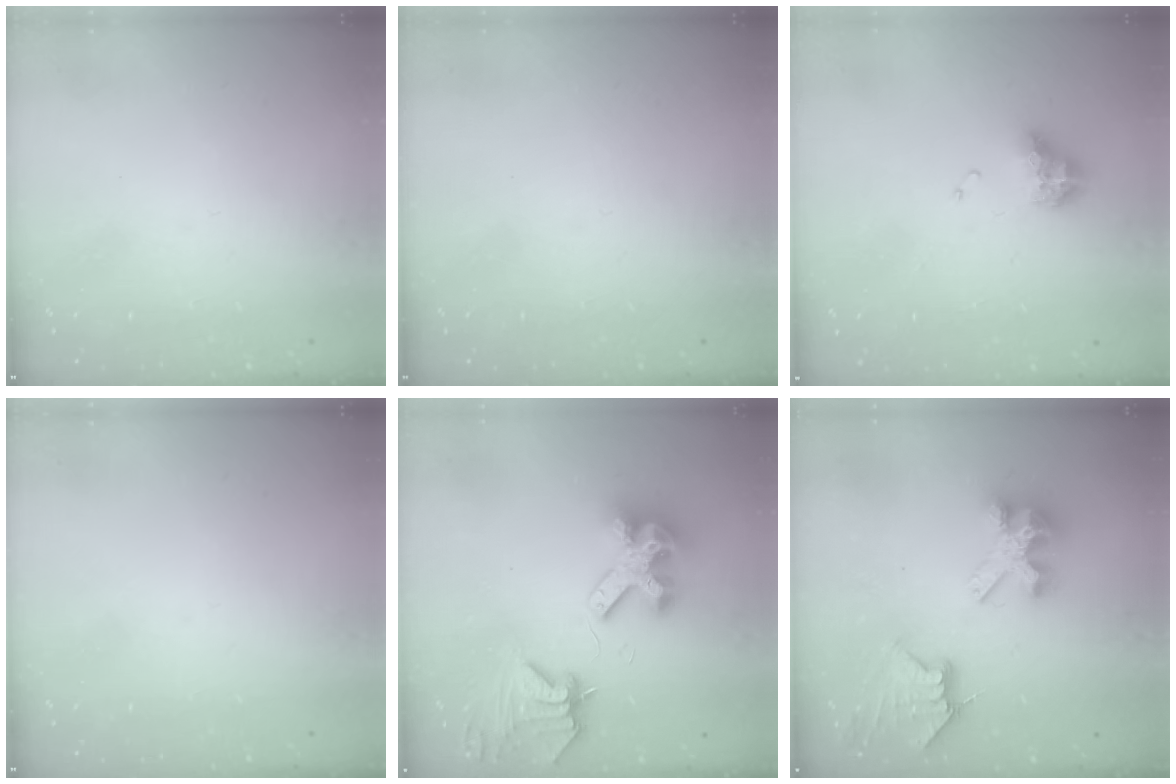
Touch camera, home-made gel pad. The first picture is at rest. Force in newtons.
{"total": 0.0}
{"total": 9.5, "press": 9.5, "slide": 1.0}
{"total": 0.0}
{"total": 11.6, "press": 11.5, "slide": 0.9}
{"total": 10.3, "press": 10.2, "slide": 1.1}